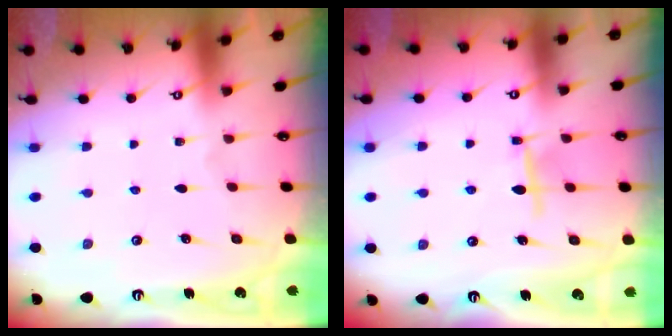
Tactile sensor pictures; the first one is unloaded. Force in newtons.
{"total": 6.9, "press": 6.9, "slide": 0.5}